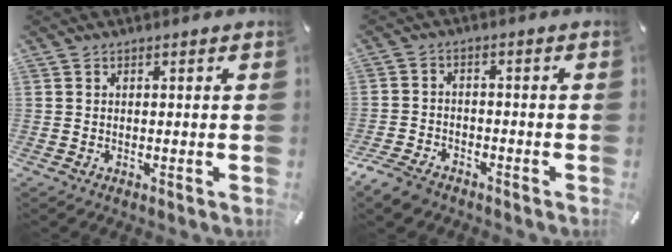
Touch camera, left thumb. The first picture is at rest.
{"total": 5.4, "force": [-4.2, 2.8, 1.8], "torque": [-0.044, 0.018, -0.083]}